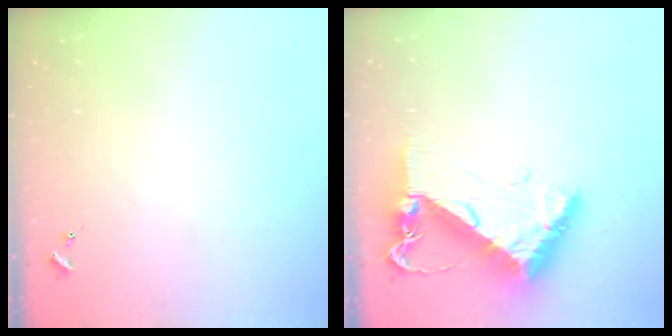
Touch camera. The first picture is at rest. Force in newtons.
{"total": 13.5, "press": 13.5, "slide": 1.4}